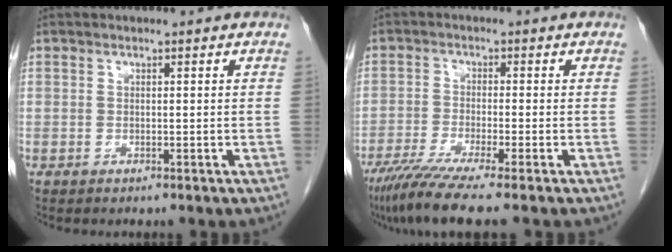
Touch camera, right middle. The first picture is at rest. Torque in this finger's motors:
{"motor_torque": [1.03, -1.11, 0.17, 0.12]}